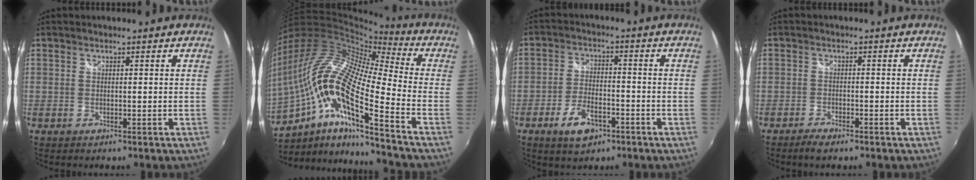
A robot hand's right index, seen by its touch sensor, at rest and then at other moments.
{"total": 23.1, "force": [-7.8, 4.3, 21.3], "torque": [-0.366, -0.049, -0.168]}
{"total": 7.6, "force": [-4.2, 3.9, 5.0], "torque": [-0.108, 0.002, -0.071]}
{"total": 3.1, "force": [-2.5, 0.9, 1.6], "torque": [-0.044, -0.004, -0.050]}